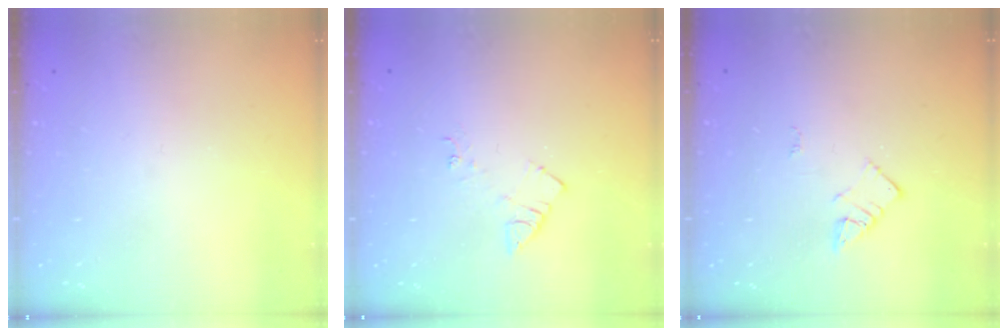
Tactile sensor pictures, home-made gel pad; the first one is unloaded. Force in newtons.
{"total": 6.2, "press": 6.2, "slide": 0.6}
{"total": 3.3, "press": 3.3, "slide": 0.2}